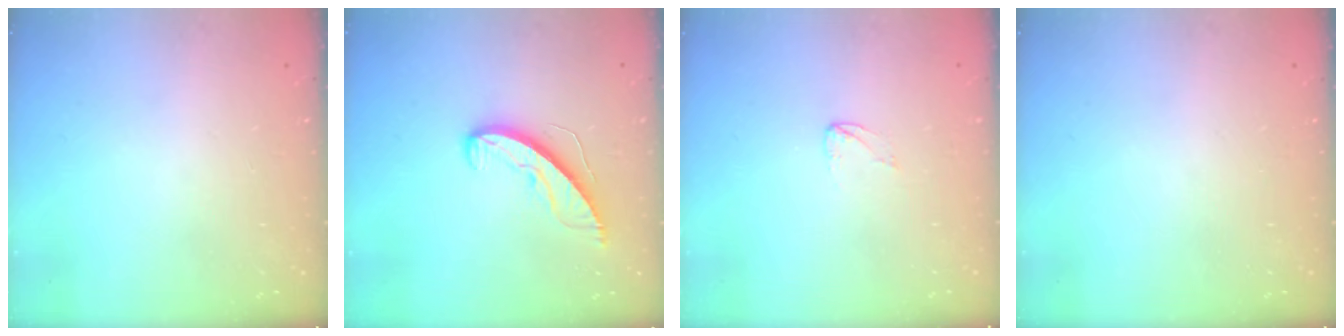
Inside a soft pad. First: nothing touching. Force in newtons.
{"total": 8.8, "press": 8.7, "slide": 1.1}
{"total": 2.7, "press": 2.7, "slide": 0.2}
{"total": 0.0}